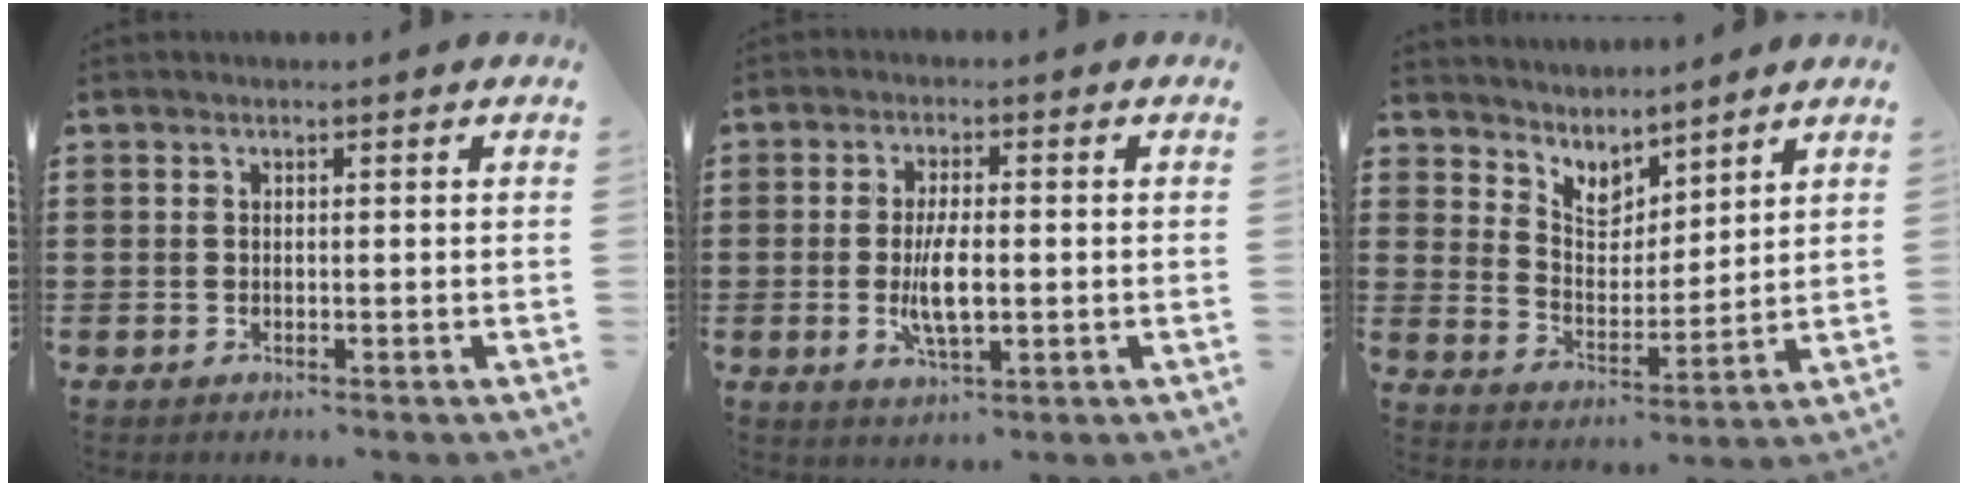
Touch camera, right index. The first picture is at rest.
{"total": 6.3, "force": [-0.8, 2.2, 5.8], "torque": [-0.121, -0.007, -0.020]}
{"total": 4.9, "force": [4.3, 2.3, 0.5], "torque": [-0.036, -0.026, 0.078]}